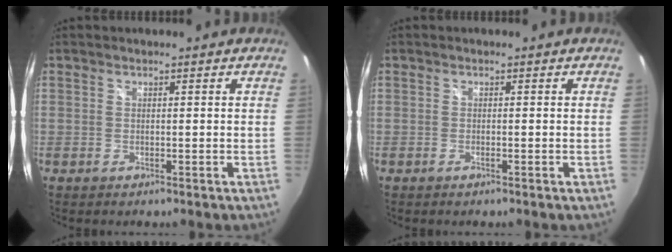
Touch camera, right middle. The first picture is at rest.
{"total": 1.0, "force": [-0.6, -0.1, 0.8], "torque": [-0.010, 0.000, -0.012]}